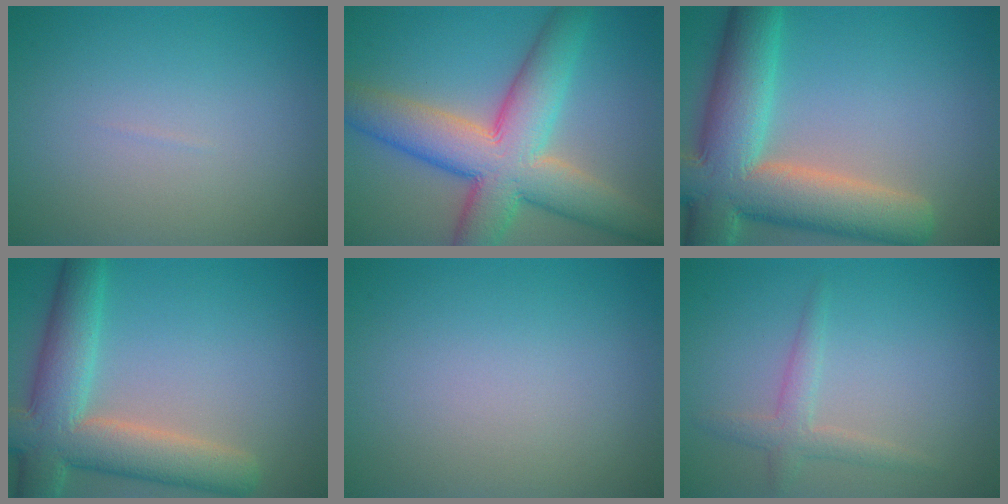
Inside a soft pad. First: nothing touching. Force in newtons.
{"total": 10.6, "press": 10.5, "slide": 0.6}
{"total": 12.0, "press": 11.9, "slide": 1.0}
{"total": 8.5, "press": 8.5, "slide": 0.6}
{"total": 0.0}
{"total": 2.1, "press": 2.0, "slide": 0.1}